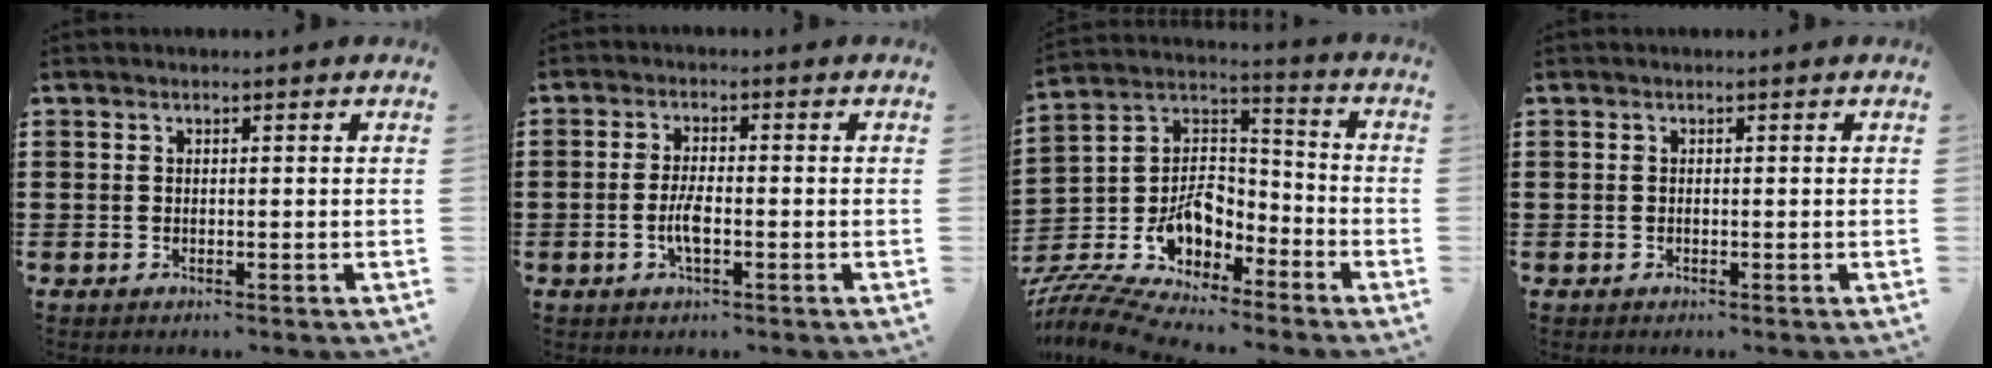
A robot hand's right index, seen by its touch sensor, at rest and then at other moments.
{"total": 3.7, "force": [-1.1, 1.0, 3.4], "torque": [-0.074, -0.003, -0.024]}
{"total": 10.3, "force": [-6.4, 6.0, 5.3], "torque": [-0.119, 0.006, -0.122]}
{"total": 0.0}